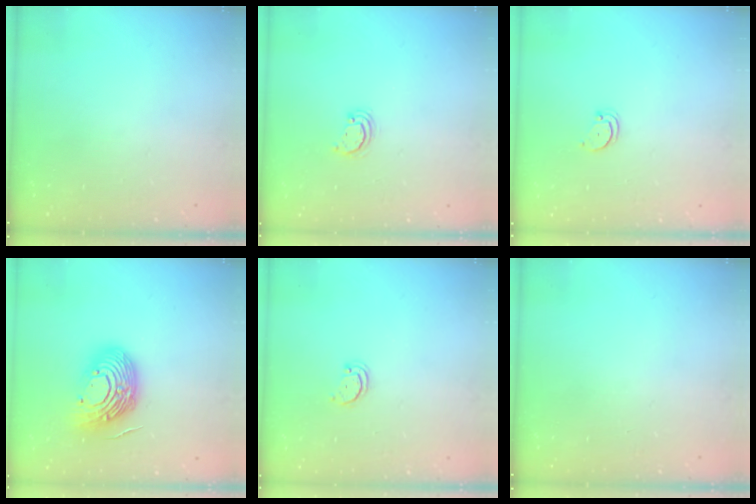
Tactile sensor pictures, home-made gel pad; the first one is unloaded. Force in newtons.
{"total": 2.5, "press": 2.5, "slide": 0.3}
{"total": 2.7, "press": 2.7, "slide": 0.2}
{"total": 15.1, "press": 15.0, "slide": 1.9}
{"total": 2.2, "press": 2.1, "slide": 0.4}
{"total": 0.0}